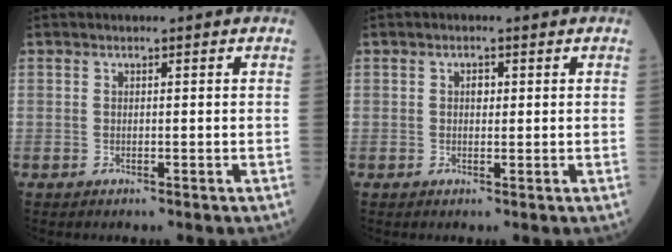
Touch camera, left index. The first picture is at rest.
{"total": 1.5, "force": [0.5, 1.0, 0.9], "torque": [-0.020, 0.007, 0.011]}